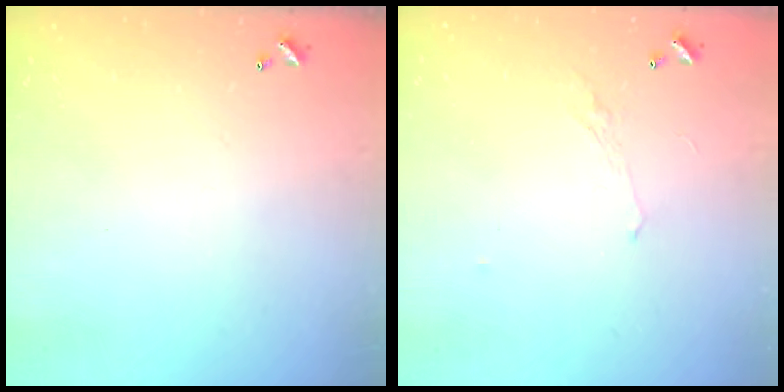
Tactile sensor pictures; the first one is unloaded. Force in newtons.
{"total": 0.7, "press": 0.4, "slide": 0.6}